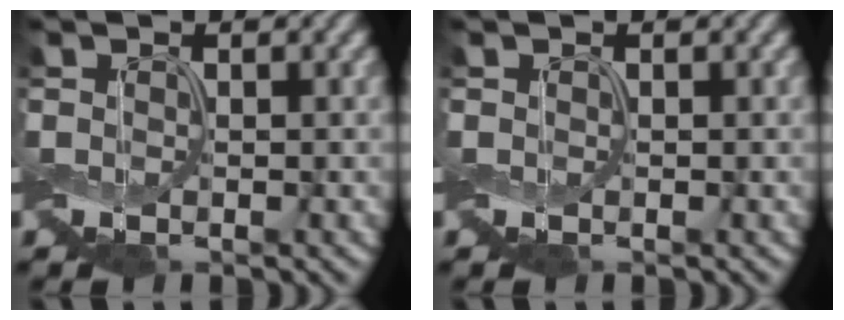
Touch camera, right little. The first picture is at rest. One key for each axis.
{"total": 0.0}